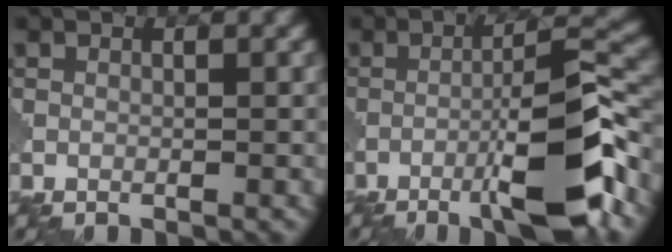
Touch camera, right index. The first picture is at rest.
{"total": 9.7, "force": [-4.7, 1.7, 8.3], "torque": [-0.125, 0.014, -0.079]}